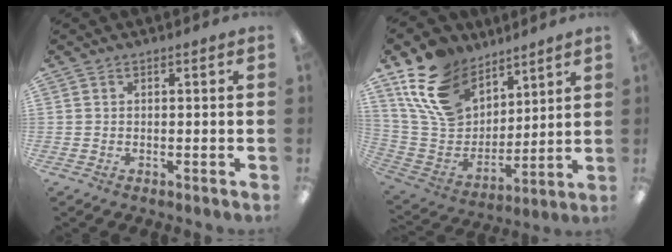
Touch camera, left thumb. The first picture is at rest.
{"total": 18.8, "force": [12.0, 12.0, 8.2], "torque": [-0.184, -0.056, 0.230]}